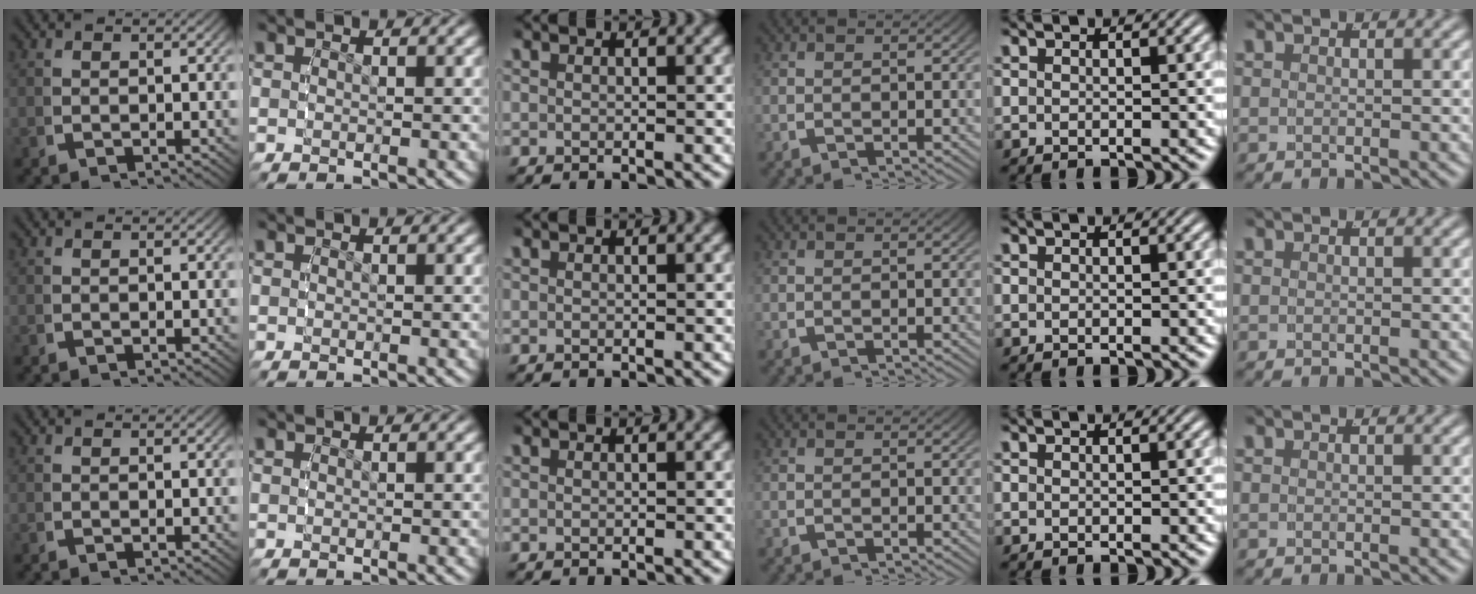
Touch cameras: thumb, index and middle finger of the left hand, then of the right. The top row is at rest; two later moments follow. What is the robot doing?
{"motion": "reach", "object": "pen bag"}